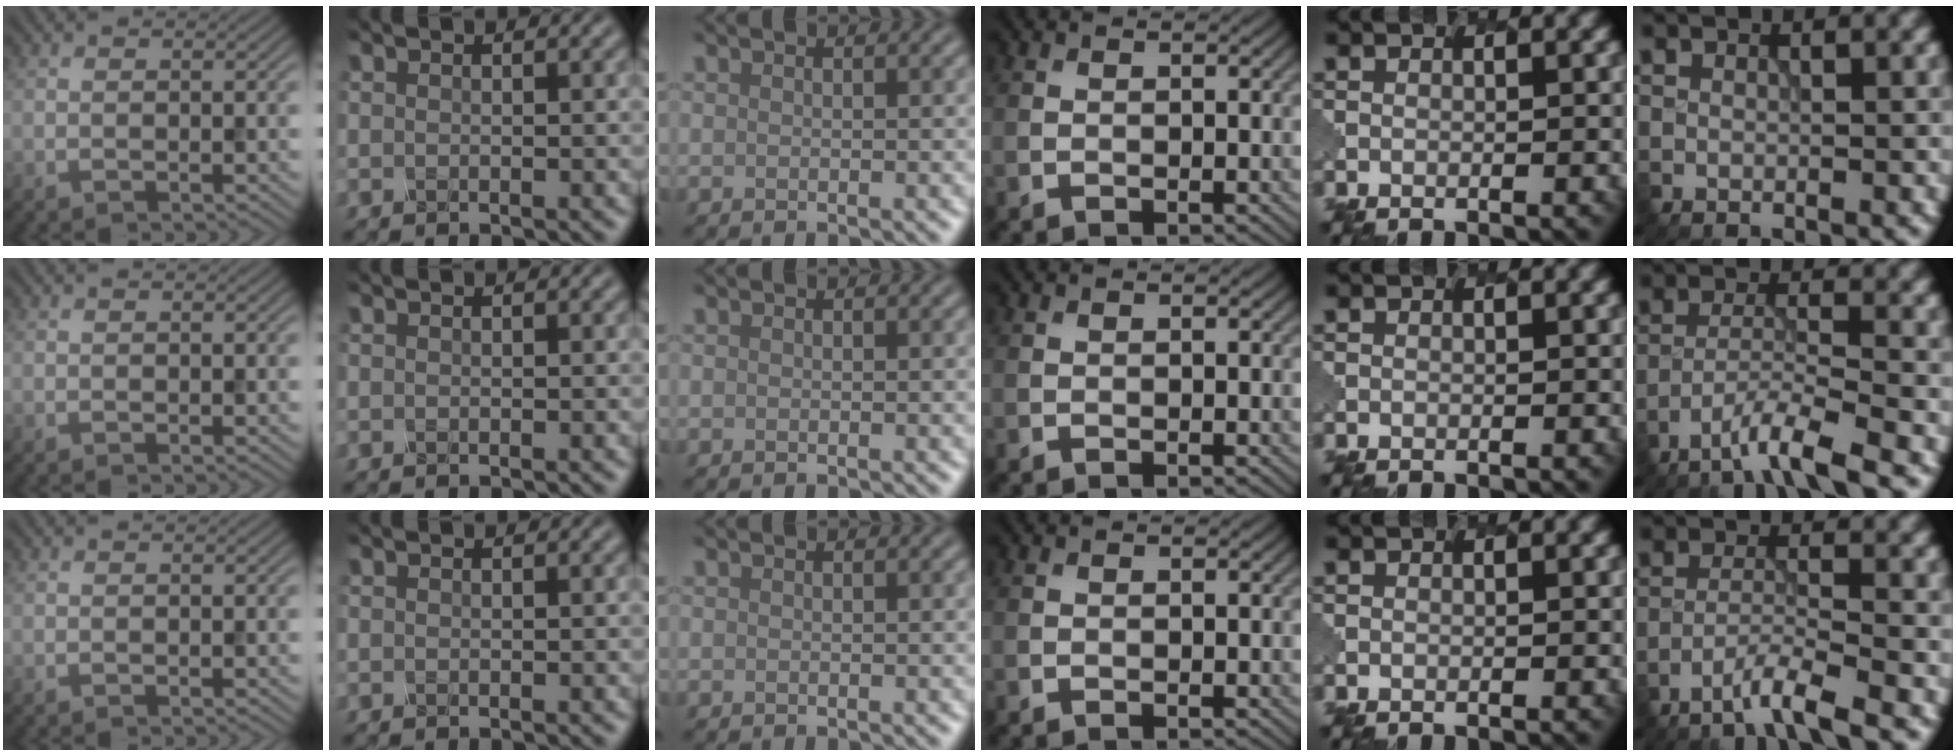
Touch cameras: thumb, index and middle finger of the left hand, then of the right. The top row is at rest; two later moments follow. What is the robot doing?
{"motion": "dispense", "object": "dispenser bottle"}